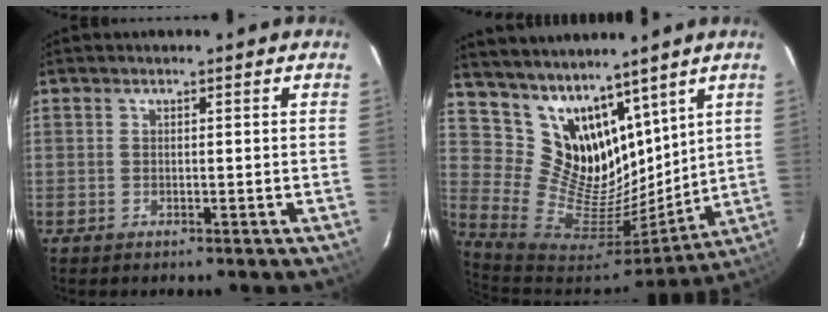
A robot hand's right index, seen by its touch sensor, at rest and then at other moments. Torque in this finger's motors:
{"motor_torque": [0.13, 0.25, 0.16, 0.04]}